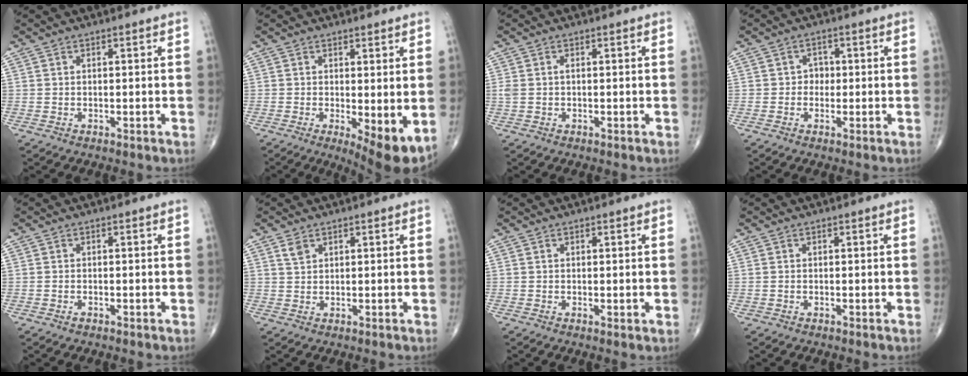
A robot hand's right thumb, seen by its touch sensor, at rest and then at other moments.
{"total": 7.3, "force": [-1.0, 2.2, 6.9], "torque": [-0.099, -0.023, -0.009]}
{"total": 1.5, "force": [0.0, 0.8, 1.3], "torque": [-0.039, 0.007, 0.002]}
{"total": 2.1, "force": [-0.1, 1.9, 0.9], "torque": [0.004, 0.007, -0.008]}
{"total": 0.6, "force": [-0.4, 0.3, 0.3], "torque": [-0.006, 0.000, -0.008]}
{"total": 2.0, "force": [1.3, 1.1, 0.9], "torque": [-0.013, -0.003, 0.028]}
{"total": 0.6, "force": [0.1, 0.1, 0.6], "torque": [-0.016, -0.005, 0.002]}
{"total": 0.0}